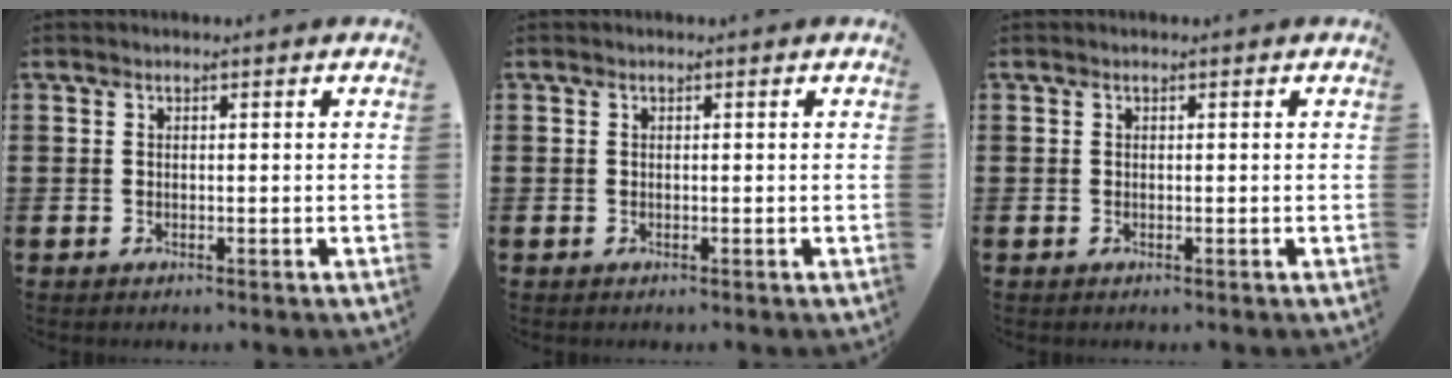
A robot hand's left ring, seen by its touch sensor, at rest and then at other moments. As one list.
[{"total": 0.0}, {"total": 0.0}]